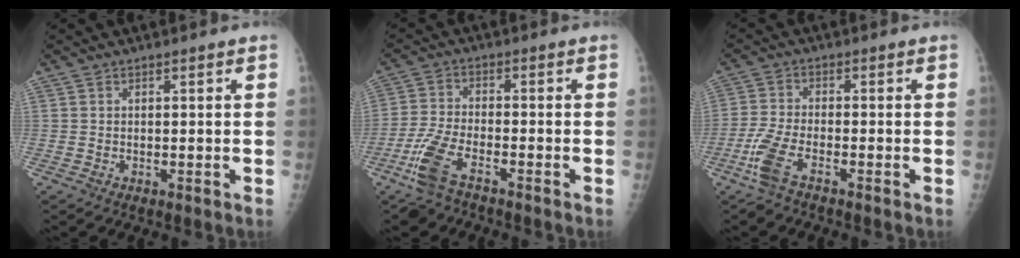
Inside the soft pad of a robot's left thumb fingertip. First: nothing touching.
{"total": 7.9, "force": [-5.2, 3.0, 5.2], "torque": [-0.127, 0.009, -0.104]}
{"total": 5.7, "force": [-3.7, 1.8, 4.0], "torque": [-0.106, 0.008, -0.079]}